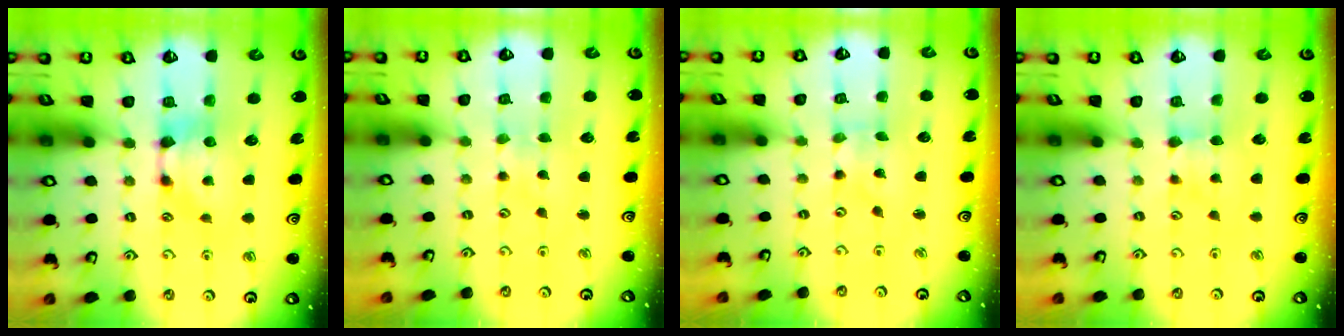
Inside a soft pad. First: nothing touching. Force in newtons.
{"total": 3.5, "press": 3.5, "slide": 0.1}
{"total": 5.5, "press": 5.4, "slide": 0.8}
{"total": 2.6, "press": 2.6, "slide": 0.5}